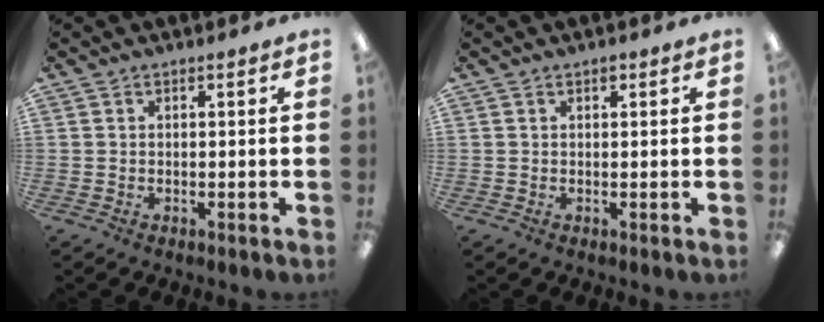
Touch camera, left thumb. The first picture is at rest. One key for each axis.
{"total": 1.0, "fx": 0.7, "fy": 0.6, "fz": 0.5, "tx": -0.004, "ty": -0.002, "tz": 0.010}